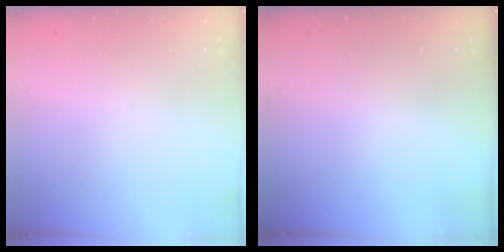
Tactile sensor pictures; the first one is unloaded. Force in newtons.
{"total": 0.0}